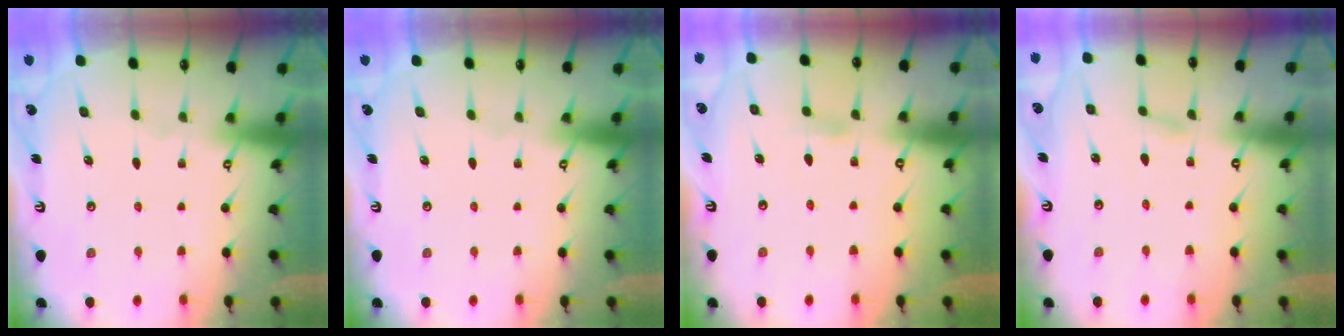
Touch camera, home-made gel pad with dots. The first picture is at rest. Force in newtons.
{"total": 0.0}
{"total": 3.3, "press": 3.3, "slide": 0.3}
{"total": 2.1, "press": 2.1, "slide": 0.3}